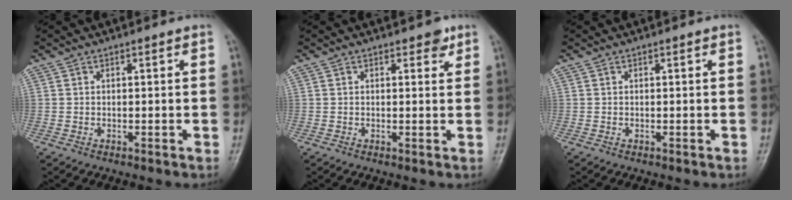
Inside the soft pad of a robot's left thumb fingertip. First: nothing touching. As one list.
[{"total": 2.0, "force": [1.2, 1.1, 1.1], "torque": [-0.001, -0.005, 0.014]}, {"total": 0.6, "force": [0.2, 0.3, 0.5], "torque": [-0.001, 0.003, 0.002]}]